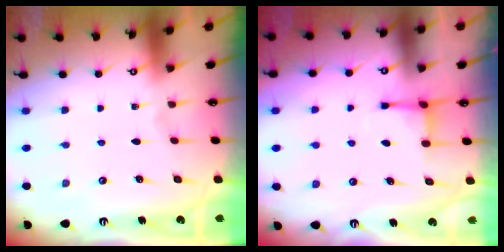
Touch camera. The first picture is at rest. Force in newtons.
{"total": 2.9, "press": 2.9, "slide": 0.4}